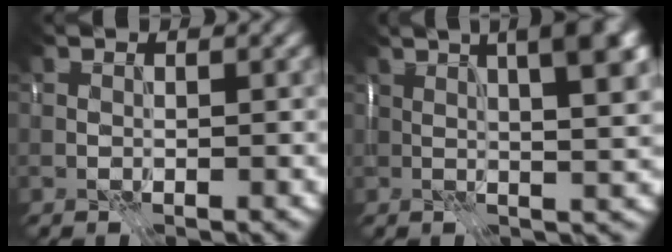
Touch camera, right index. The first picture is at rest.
{"total": 10.1, "force": [4.1, 3.4, 8.6], "torque": [-0.083, 0.040, 0.036]}